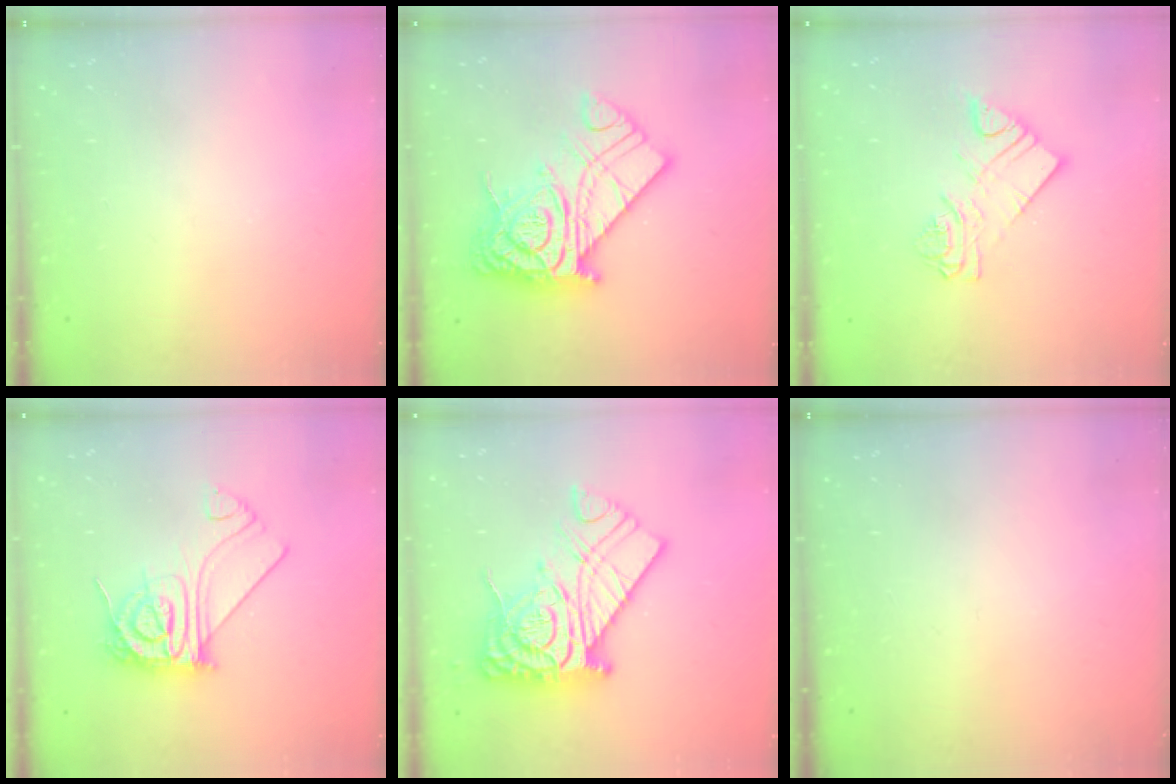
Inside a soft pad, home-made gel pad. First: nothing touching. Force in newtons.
{"total": 19.9, "press": 19.8, "slide": 2.2}
{"total": 8.9, "press": 8.9, "slide": 0.7}
{"total": 13.7, "press": 13.6, "slide": 1.2}
{"total": 18.8, "press": 18.7, "slide": 1.5}
{"total": 0.0}